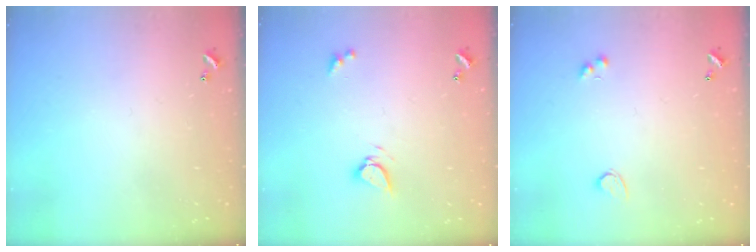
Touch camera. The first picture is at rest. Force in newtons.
{"total": 3.3, "press": 3.3, "slide": 0.5}
{"total": 1.9, "press": 1.5, "slide": 1.1}